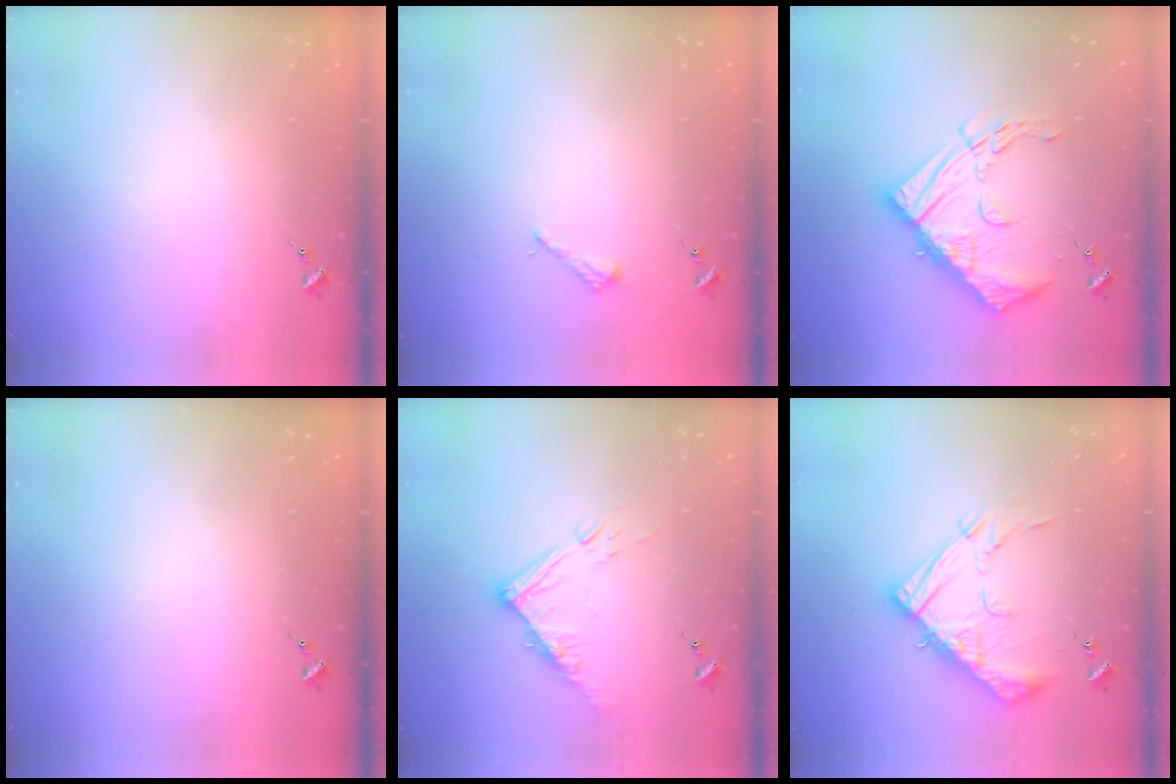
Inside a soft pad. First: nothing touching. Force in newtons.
{"total": 2.6, "press": 2.6, "slide": 0.3}
{"total": 18.8, "press": 18.7, "slide": 1.2}
{"total": 0.0}
{"total": 12.1, "press": 12.1, "slide": 1.2}
{"total": 15.9, "press": 15.9, "slide": 1.2}